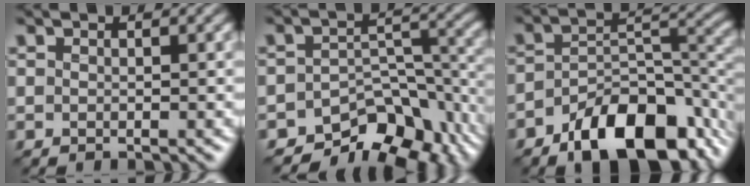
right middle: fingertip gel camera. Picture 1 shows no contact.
{"total": 9.5, "force": [-7.1, 4.6, 4.3], "torque": [-0.045, -0.014, -0.109]}
{"total": 11.5, "force": [-6.7, 5.5, 7.6], "torque": [-0.114, -0.005, -0.115]}